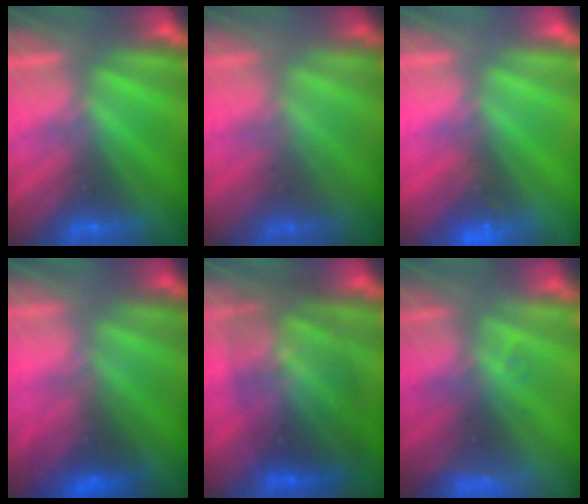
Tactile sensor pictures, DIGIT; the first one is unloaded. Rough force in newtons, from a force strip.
{"total": 1.4}
{"total": 2.9}
{"total": 2.3}
{"total": 11.6}
{"total": 3.3}